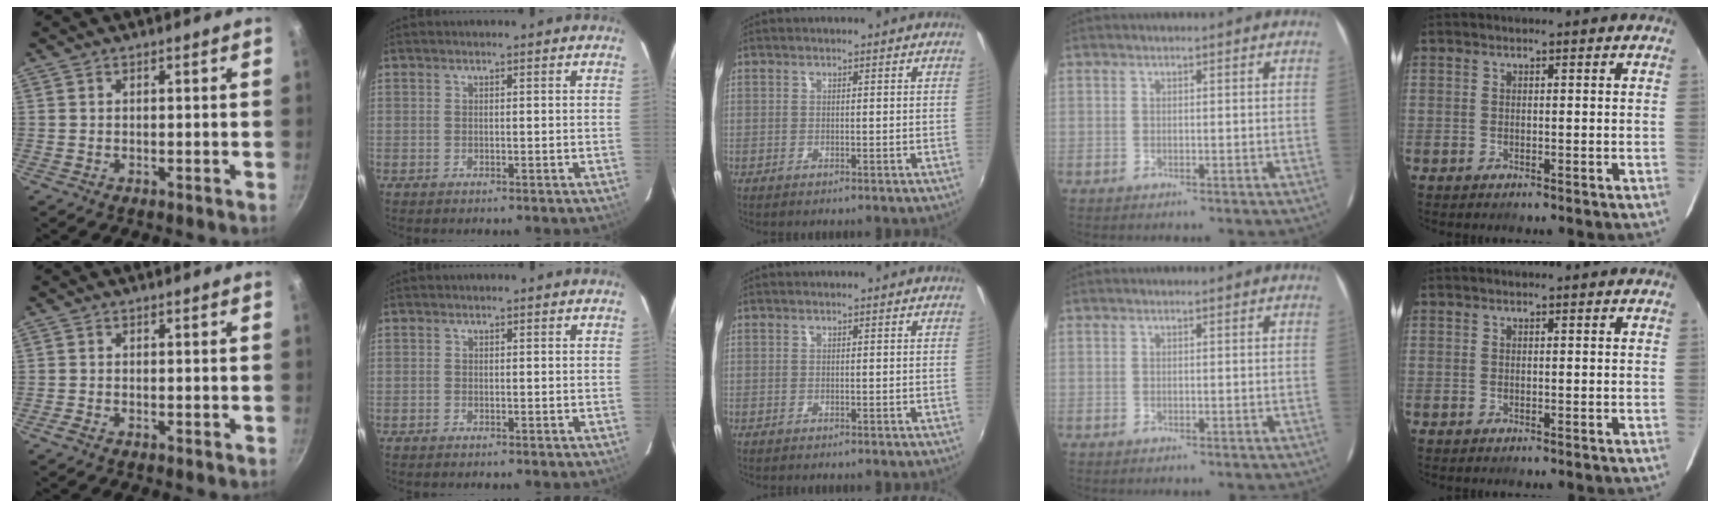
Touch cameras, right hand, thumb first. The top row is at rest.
{"thumb": {"total": 1.0, "force": [-0.8, 0.3, 0.5], "torque": [-0.019, 0.003, -0.019]}}